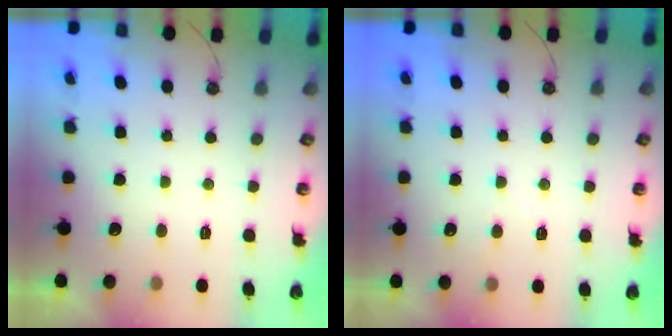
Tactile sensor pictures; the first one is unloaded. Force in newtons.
{"total": 4.8, "press": 4.7, "slide": 0.6}